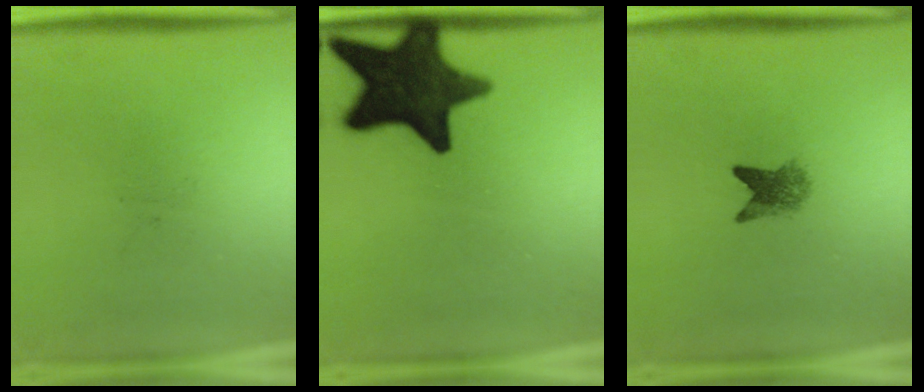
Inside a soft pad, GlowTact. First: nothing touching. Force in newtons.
{"total": 15.7}
{"total": 3.2}